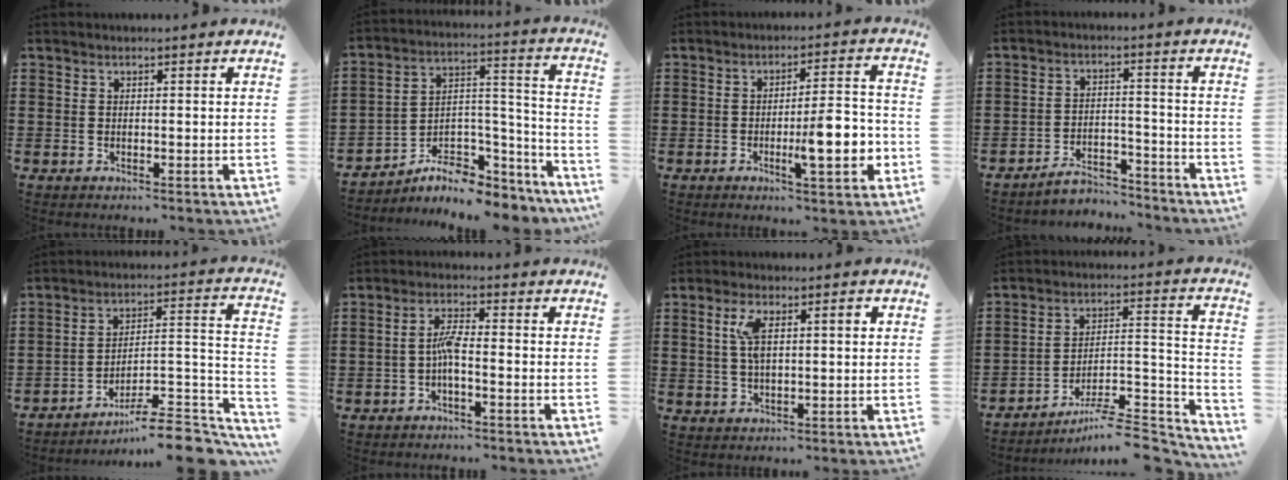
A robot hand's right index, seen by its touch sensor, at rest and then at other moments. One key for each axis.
{"total": 6.1, "fx": -5.0, "fy": 2.9, "fz": 1.8, "tx": -0.029, "ty": 0.002, "tz": -0.089}
{"total": 9.2, "fx": -2.4, "fy": 2.3, "fz": 8.5, "tx": -0.118, "ty": -0.002, "tz": -0.037}
{"total": 4.6, "fx": -4.5, "fy": 0.4, "fz": 1.0, "tx": -0.023, "ty": 0.005, "tz": -0.091}
{"total": 9.3, "fx": -7.6, "fy": 1.3, "fz": 5.2, "tx": -0.070, "ty": 0.010, "tz": -0.146}
{"total": 3.6, "fx": -1.0, "fy": 0.7, "fz": 3.4, "tx": -0.073, "ty": -0.001, "tz": -0.022}
{"total": 6.1, "fx": 1.4, "fy": 2.1, "fz": 5.5, "tx": -0.103, "ty": 0.008, "tz": 0.019}
{"total": 8.0, "fx": -6.8, "fy": 1.3, "fz": 4.0, "tx": -0.055, "ty": 0.005, "tz": -0.128}